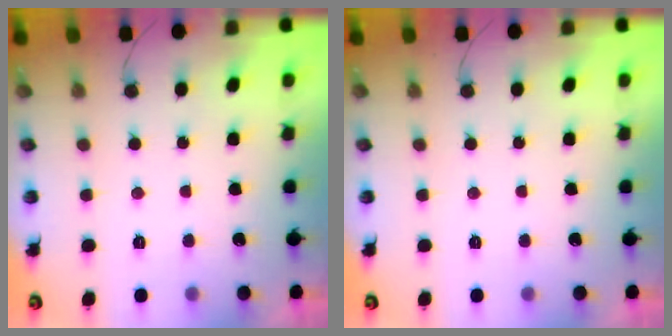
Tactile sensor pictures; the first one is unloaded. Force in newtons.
{"total": 0.0}